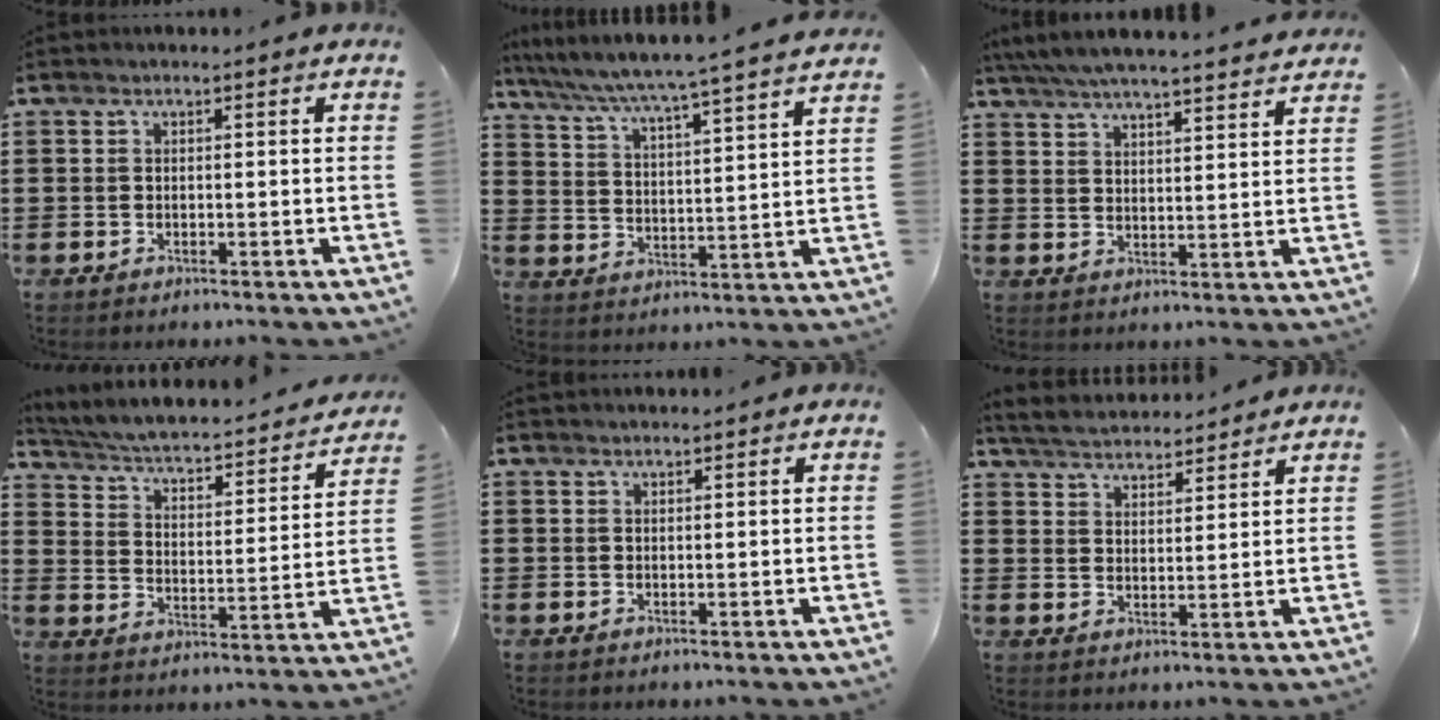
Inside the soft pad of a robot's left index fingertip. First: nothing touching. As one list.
[{"total": 4.7, "force": [4.3, -1.0, 1.6], "torque": [-0.054, -0.041, 0.064]}, {"total": 5.5, "force": [5.3, -0.1, 1.5], "torque": [-0.048, -0.027, 0.095]}, {"total": 3.0, "force": [2.6, 0.5, 1.4], "torque": [-0.045, -0.030, 0.032]}, {"total": 0.9, "force": [0.8, 0.1, 0.1], "torque": [-0.003, -0.001, 0.017]}, {"total": 4.3, "force": [4.3, 0.6, 0.3], "torque": [-0.026, -0.017, 0.077]}]